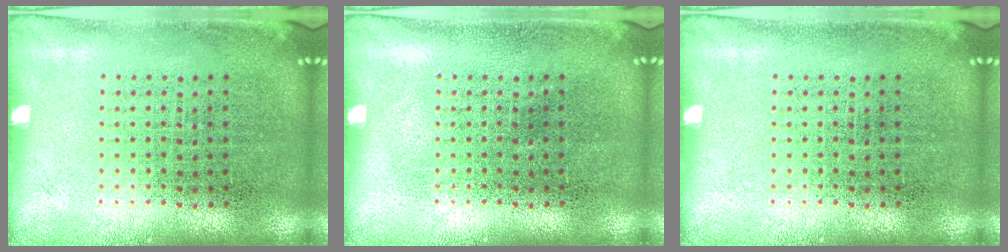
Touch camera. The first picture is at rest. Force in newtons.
{"total": 0.0}
{"total": 0.0}